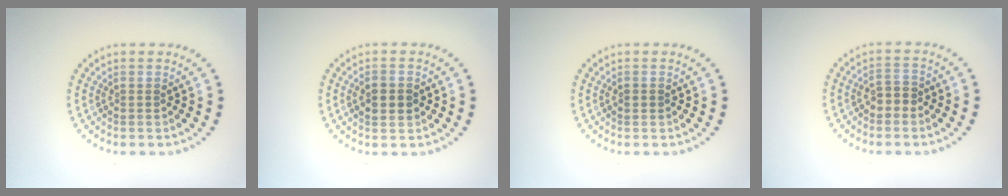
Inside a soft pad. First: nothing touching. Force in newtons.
{"total": 3.0, "press": 3.0, "slide": 0.0}
{"total": 0.7, "press": 0.7, "slide": 0.1}
{"total": 1.7, "press": 1.5, "slide": 0.7}